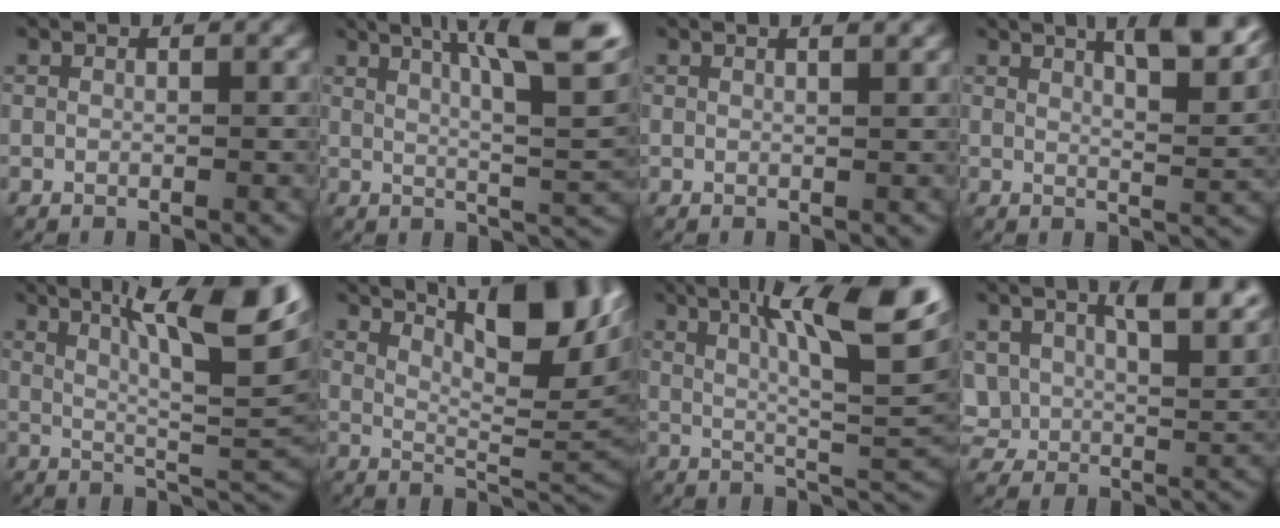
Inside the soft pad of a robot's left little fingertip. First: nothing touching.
{"total": 10.8, "force": [4.9, 2.1, 9.4], "torque": [-0.122, 0.020, 0.072]}
{"total": 1.4, "force": [1.0, 0.4, 1.0], "torque": [-0.011, 0.001, 0.006]}
{"total": 6.5, "force": [3.9, 1.6, 4.9], "torque": [-0.057, 0.012, 0.049]}
{"total": 11.3, "force": [4.8, 2.5, 9.9], "torque": [-0.145, 0.015, 0.077]}
{"total": 12.4, "force": [6.2, 3.6, 10.1], "torque": [-0.140, 0.020, 0.092]}
{"total": 12.7, "force": [4.9, 2.8, 11.4], "torque": [-0.161, 0.015, 0.074]}
{"total": 9.1, "force": [4.6, 5.1, 6.0], "torque": [-0.108, 0.003, 0.081]}